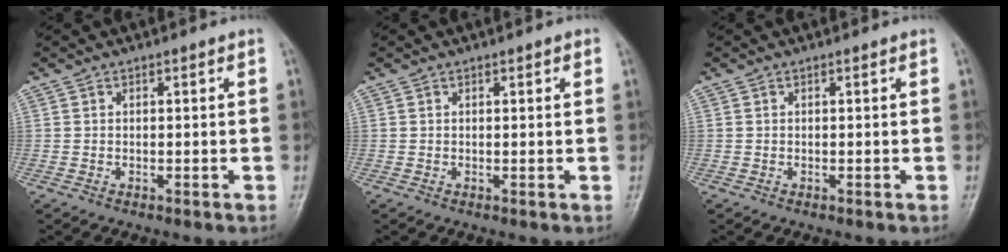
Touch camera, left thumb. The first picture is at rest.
{"total": 1.1, "force": [0.6, 0.4, 0.9], "torque": [-0.011, 0.001, 0.006]}
{"total": 0.0}